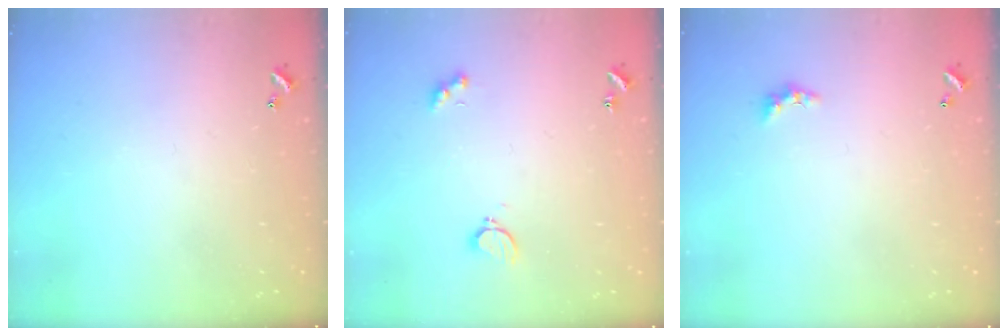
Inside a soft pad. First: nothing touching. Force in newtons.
{"total": 4.0, "press": 3.9, "slide": 0.6}
{"total": 1.3, "press": 1.2, "slide": 0.6}